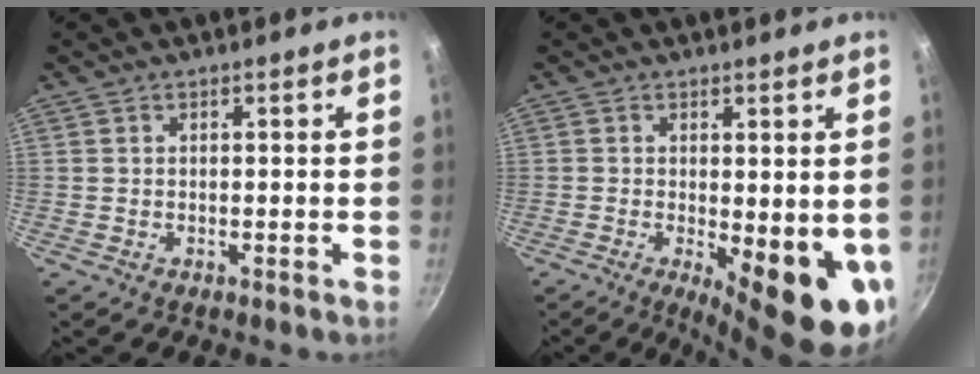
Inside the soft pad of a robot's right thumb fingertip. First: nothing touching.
{"total": 12.2, "force": [-1.8, 4.0, 11.4], "torque": [-0.125, -0.021, -0.014]}